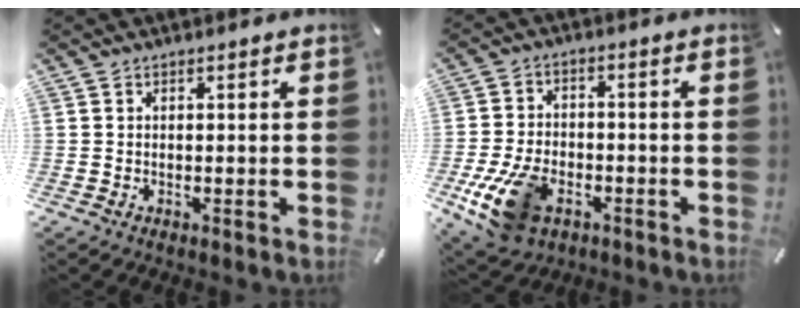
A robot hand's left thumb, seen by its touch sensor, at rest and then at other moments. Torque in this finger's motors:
{"motor_torque": [0.47, 2.47, 0.74, 0.50, 0.28]}